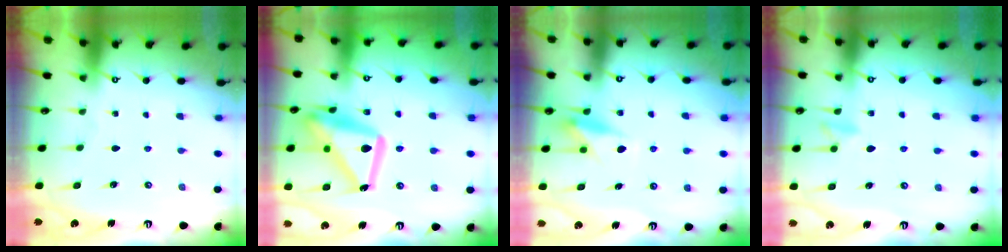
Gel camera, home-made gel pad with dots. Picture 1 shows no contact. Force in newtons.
{"total": 19.4, "press": 19.3, "slide": 1.5}
{"total": 9.5, "press": 9.5, "slide": 0.4}
{"total": 8.4, "press": 8.3, "slide": 1.7}